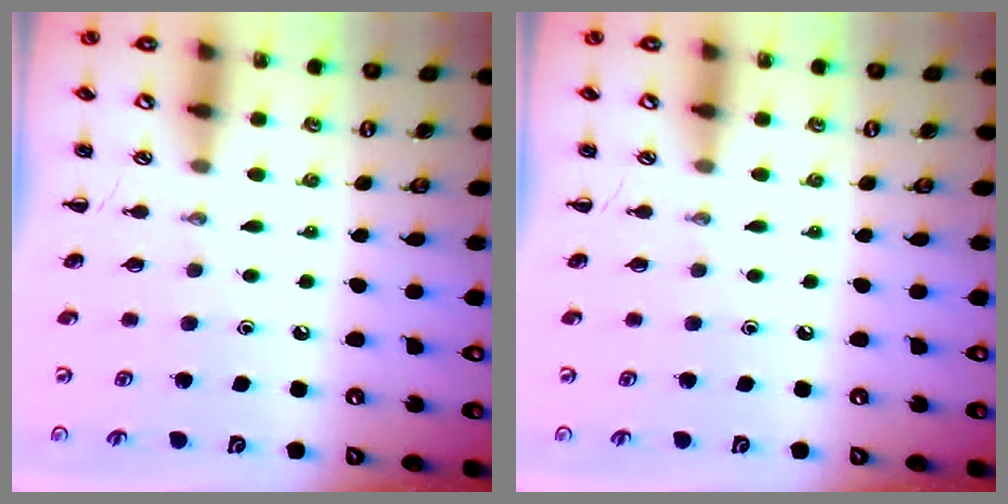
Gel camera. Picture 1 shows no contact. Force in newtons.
{"total": 0.0}